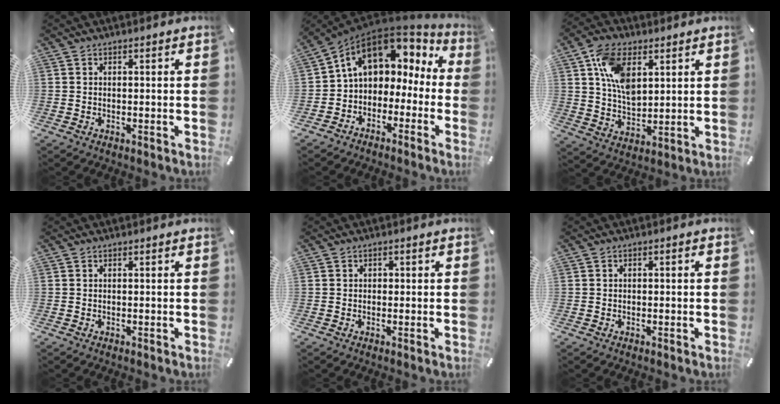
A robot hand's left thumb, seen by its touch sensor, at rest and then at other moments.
{"total": 10.1, "force": [3.7, 7.4, 5.7], "torque": [-0.110, -0.008, 0.070]}
{"total": 11.4, "force": [4.5, 7.1, 7.7], "torque": [-0.158, -0.004, 0.085]}
{"total": 0.0}
{"total": 0.9, "force": [-0.1, 0.8, 0.3], "torque": [-0.005, 0.006, -0.004]}
{"total": 0.7, "force": [-0.2, 0.4, 0.5], "torque": [-0.009, 0.001, -0.005]}